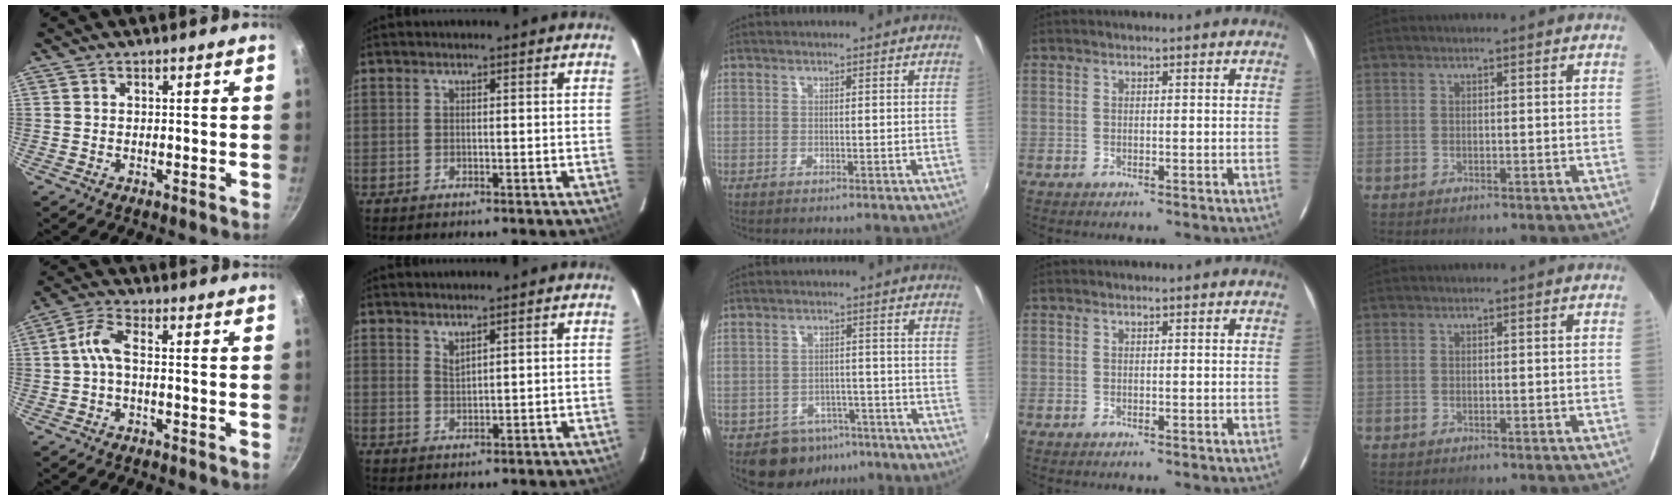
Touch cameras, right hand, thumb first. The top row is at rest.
{"thumb": {"total": 4.7, "force": [-0.9, 1.9, 4.2], "torque": [-0.100, 0.022, -0.028]}, "index": {"total": 1.7, "force": [1.5, 0.2, 0.8], "torque": [-0.014, 0.000, 0.027]}, "middle": {"total": 7.4, "force": [-5.1, 5.1, 1.9], "torque": [-0.044, 0.015, -0.060]}}